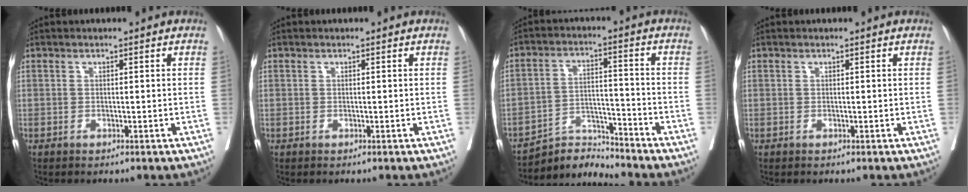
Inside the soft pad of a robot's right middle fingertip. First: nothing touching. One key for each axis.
{"total": 0.0}
{"total": 3.9, "fx": -3.3, "fy": -0.9, "fz": -1.8, "tx": 0.032, "ty": 0.010, "tz": -0.059}
{"total": 0.0}